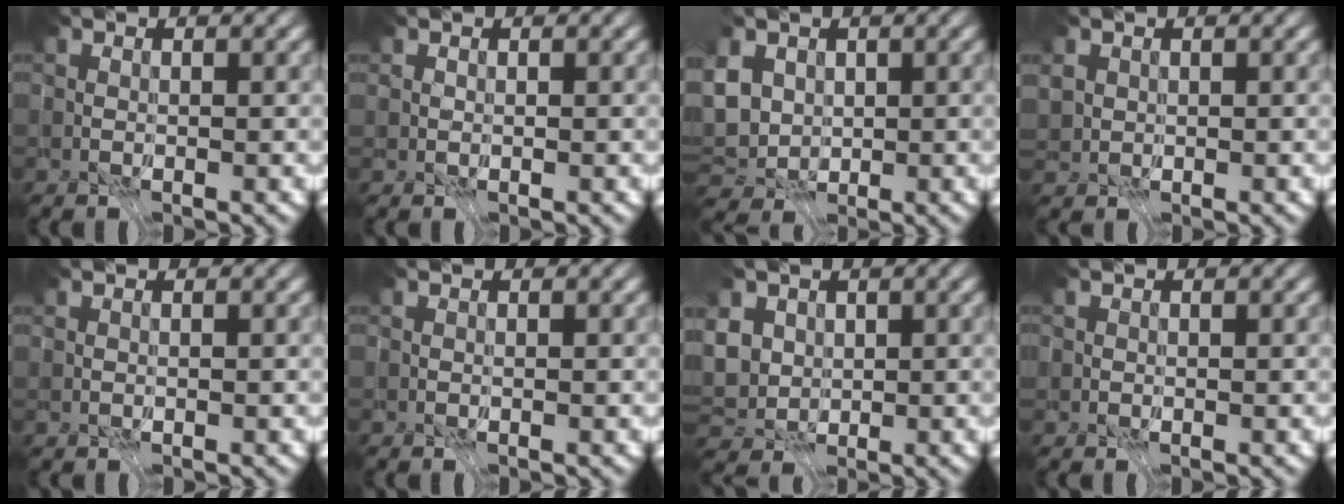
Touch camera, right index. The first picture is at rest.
{"total": 1.2, "force": [0.7, 0.9, 0.4], "torque": [-0.009, 0.005, 0.008]}
{"total": 2.8, "force": [-0.4, 1.8, 2.0], "torque": [-0.041, -0.004, -0.008]}
{"total": 2.1, "force": [0.4, 1.9, 0.9], "torque": [-0.033, 0.003, 0.005]}
{"total": 0.0}
{"total": 0.0}
{"total": 2.3, "force": [-0.1, 1.7, 1.6], "torque": [-0.040, 0.003, -0.002]}
{"total": 1.9, "force": [0.7, 1.5, 0.9], "torque": [-0.016, 0.005, 0.001]}